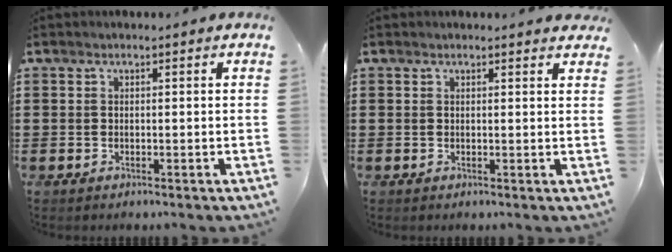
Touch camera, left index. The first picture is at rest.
{"total": 1.0, "force": [0.9, 0.1, 0.5], "torque": [-0.002, -0.002, 0.016]}